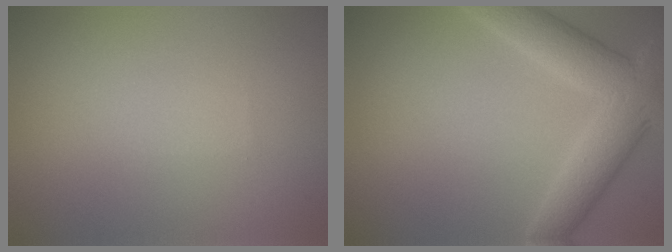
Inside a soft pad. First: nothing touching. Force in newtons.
{"total": 6.5, "press": 6.5, "slide": 0.4}